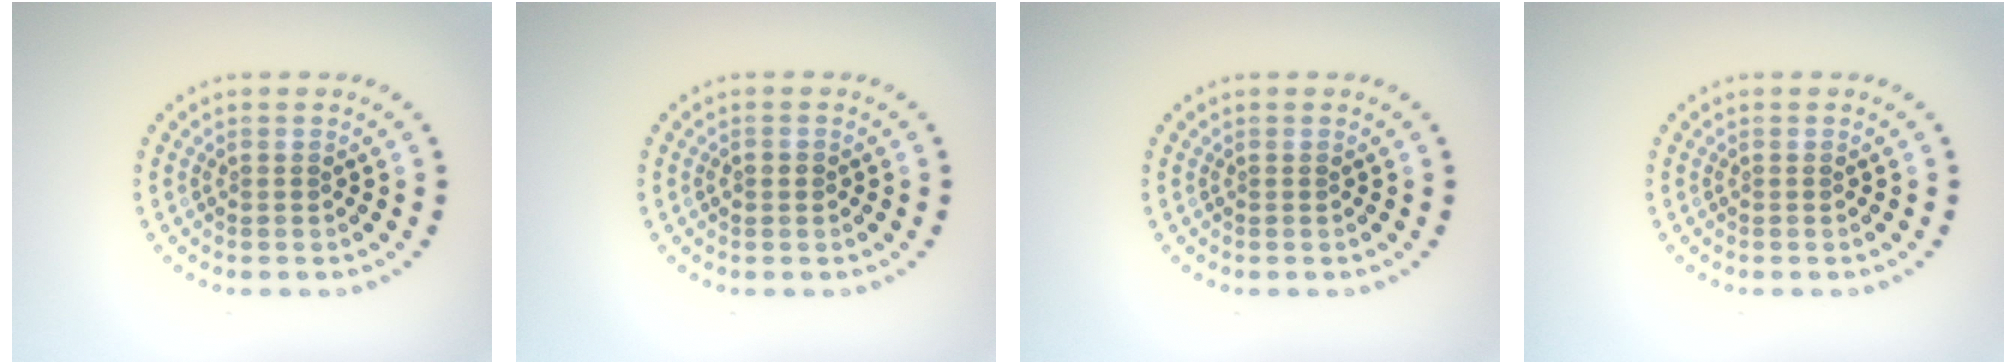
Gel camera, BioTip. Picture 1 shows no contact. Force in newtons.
{"total": 1.2, "press": 1.2, "slide": 0.2}
{"total": 0.0}
{"total": 0.0}